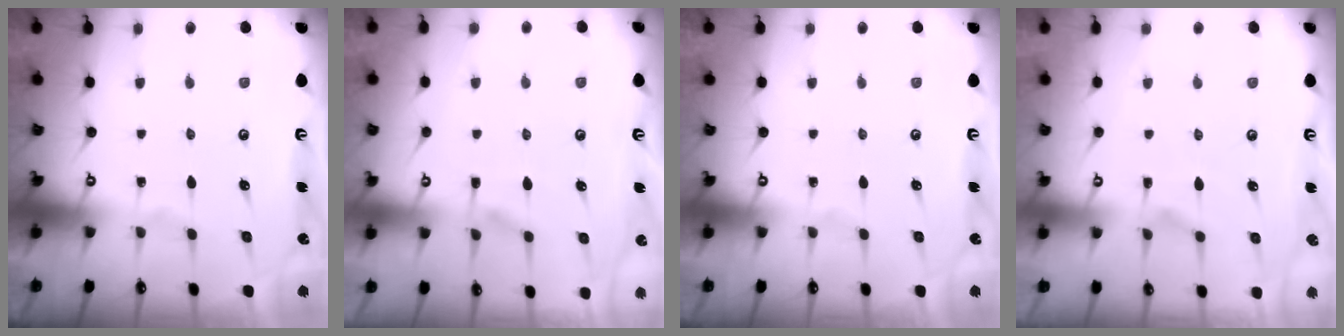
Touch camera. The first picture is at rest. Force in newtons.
{"total": 1.2, "press": 0.3, "slide": 1.1}
{"total": 0.0}
{"total": 5.0, "press": 4.8, "slide": 1.4}